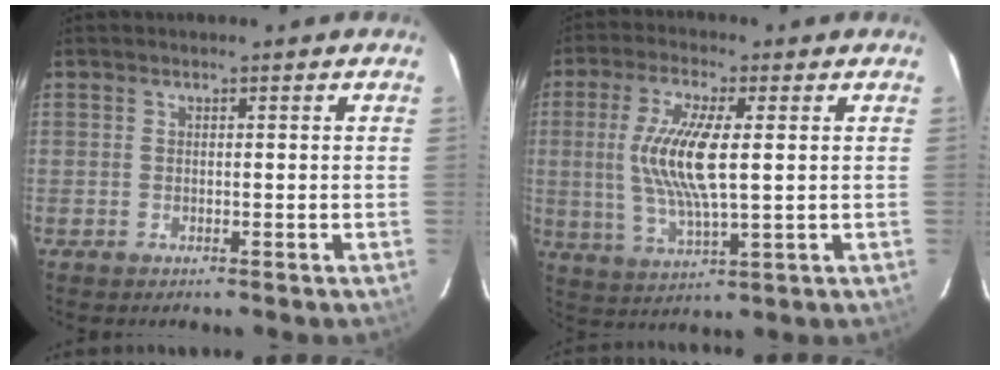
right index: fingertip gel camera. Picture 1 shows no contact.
{"total": 11.9, "force": [1.3, 3.1, 11.4], "torque": [-0.228, -0.003, 0.029]}